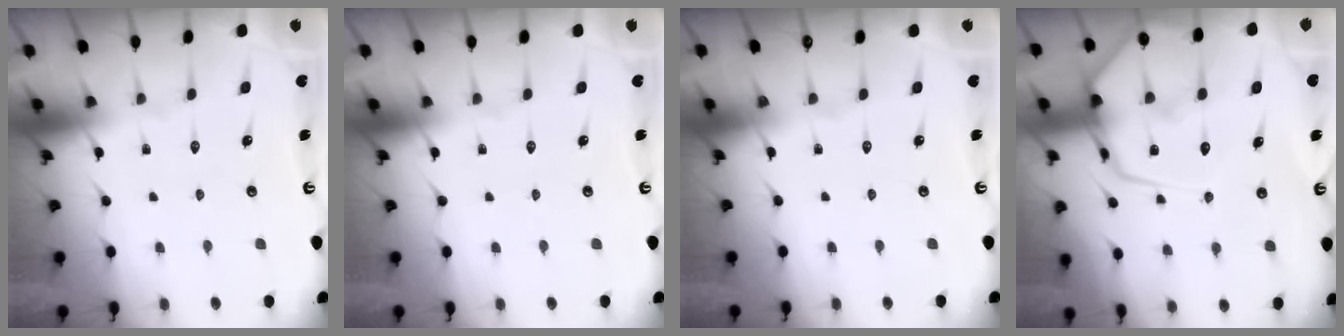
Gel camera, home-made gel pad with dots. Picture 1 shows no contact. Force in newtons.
{"total": 0.0}
{"total": 0.0}
{"total": 13.9, "press": 13.8, "slide": 1.2}